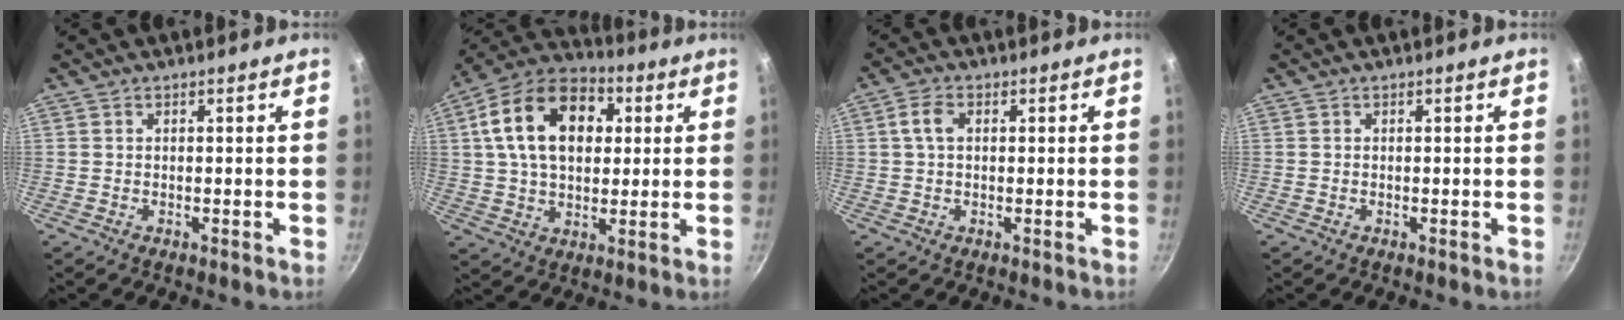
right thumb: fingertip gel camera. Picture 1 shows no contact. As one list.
[{"total": 19.2, "force": [4.6, 12.8, 13.6], "torque": [-0.209, 0.018, 0.063]}, {"total": 3.6, "force": [0.7, 2.2, 2.7], "torque": [-0.051, 0.009, 0.011]}, {"total": 0.0}]